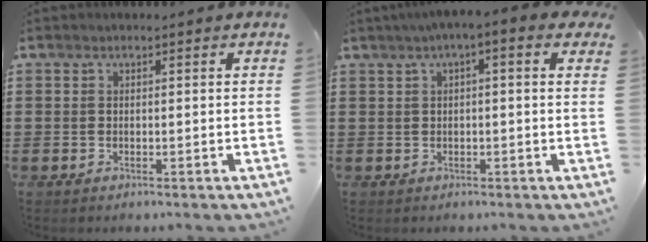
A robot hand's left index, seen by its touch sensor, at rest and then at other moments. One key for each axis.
{"total": 2.5, "fx": 0.3, "fy": 0.0, "fz": 2.4, "tx": -0.045, "ty": 0.000, "tz": 0.002}